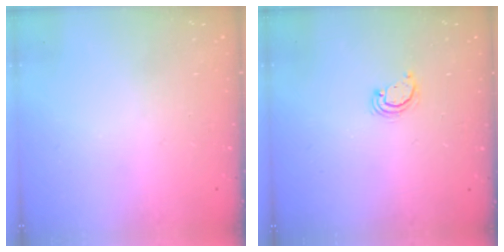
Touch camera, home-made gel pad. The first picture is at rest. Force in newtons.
{"total": 2.6, "press": 2.6, "slide": 0.3}